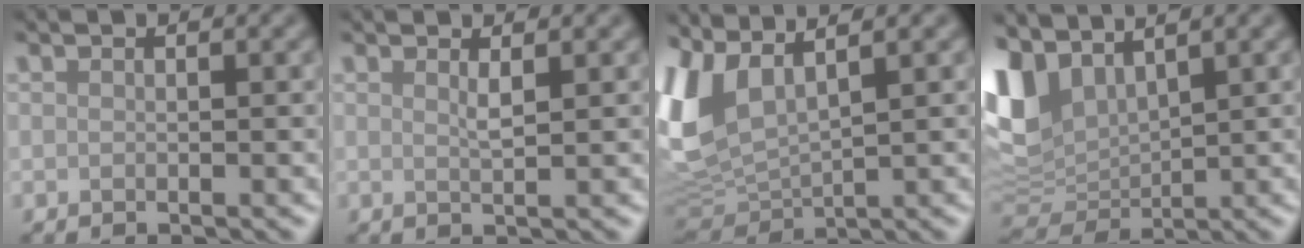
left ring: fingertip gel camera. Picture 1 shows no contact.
{"total": 1.0, "force": [0.7, 0.1, 0.8], "torque": [-0.013, -0.002, 0.010]}
{"total": 7.9, "force": [3.4, 3.6, 6.1], "torque": [-0.165, 0.004, 0.068]}
{"total": 6.9, "force": [3.8, 3.9, 4.2], "torque": [-0.113, 0.002, 0.078]}